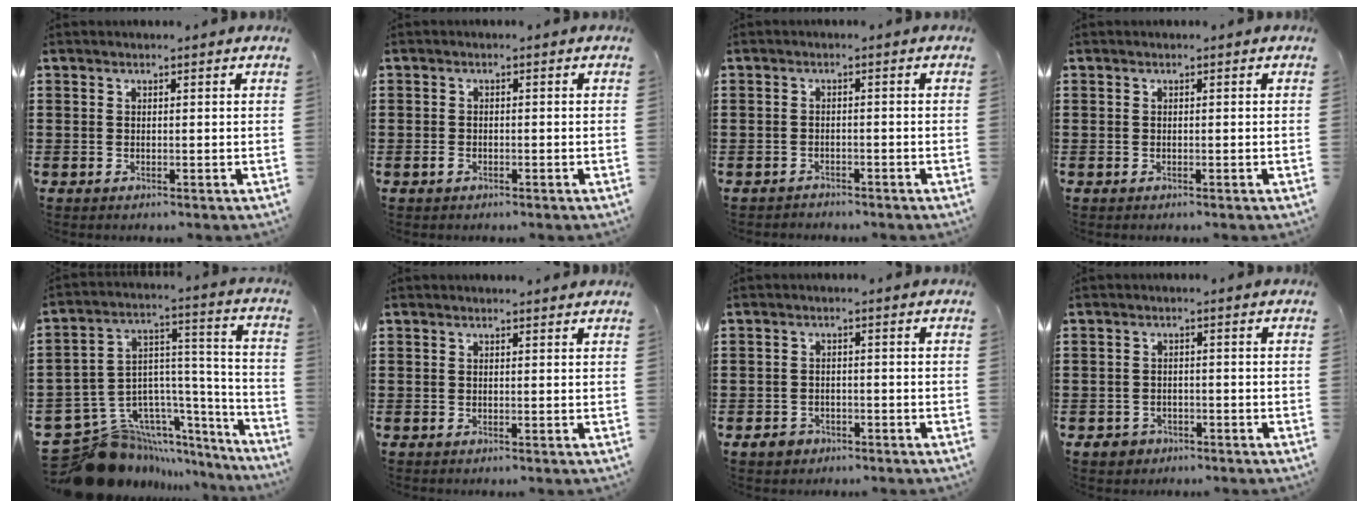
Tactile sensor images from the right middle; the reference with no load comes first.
{"total": 1.1, "force": [-0.7, 0.8, 0.5], "torque": [-0.018, -0.005, -0.016]}
{"total": 1.5, "force": [-1.4, 0.5, -0.4], "torque": [0.003, 0.003, -0.032]}
{"total": 0.0}
{"total": 12.7, "force": [-9.4, 7.7, 3.7], "torque": [-0.102, 0.009, -0.167]}
{"total": 0.6, "force": [0.5, 0.1, 0.0], "torque": [-0.003, -0.001, 0.011]}
{"total": 2.0, "force": [-1.4, 1.4, 0.4], "torque": [-0.013, 0.001, -0.030]}
{"total": 1.7, "force": [-1.1, 1.3, 0.1], "torque": [-0.007, 0.000, -0.026]}